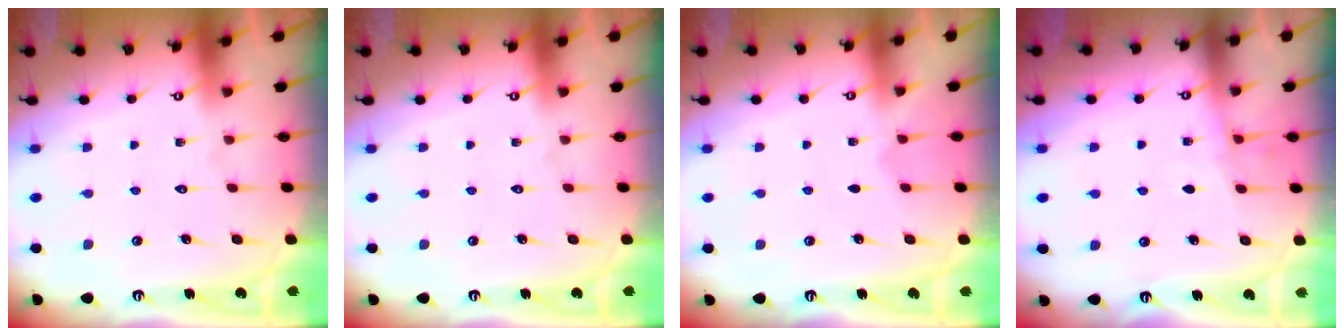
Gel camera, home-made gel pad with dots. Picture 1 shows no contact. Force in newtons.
{"total": 0.0}
{"total": 3.8, "press": 2.9, "slide": 2.4}
{"total": 3.5, "press": 3.5, "slide": 0.5}